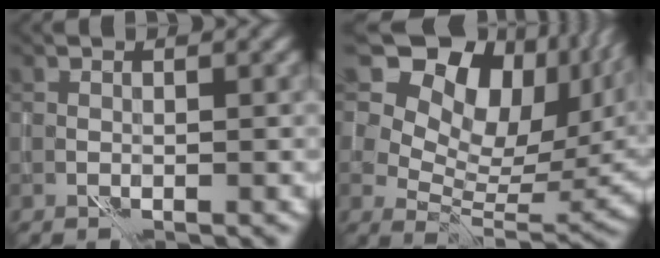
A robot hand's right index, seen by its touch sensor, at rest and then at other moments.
{"total": 17.1, "force": [8.1, 10.1, 11.1], "torque": [-0.186, 0.043, 0.140]}